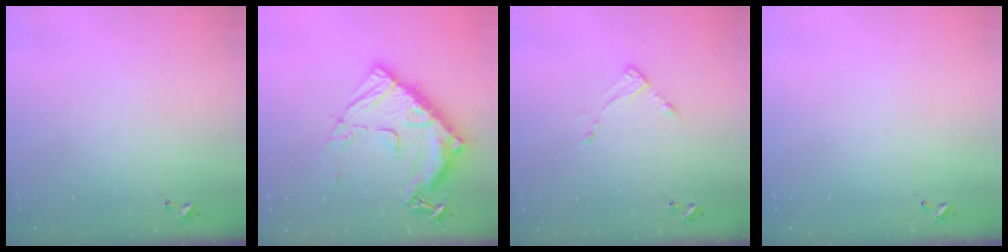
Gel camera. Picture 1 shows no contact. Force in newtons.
{"total": 19.9, "press": 19.8, "slide": 1.7}
{"total": 3.4, "press": 3.4, "slide": 0.4}
{"total": 0.0}